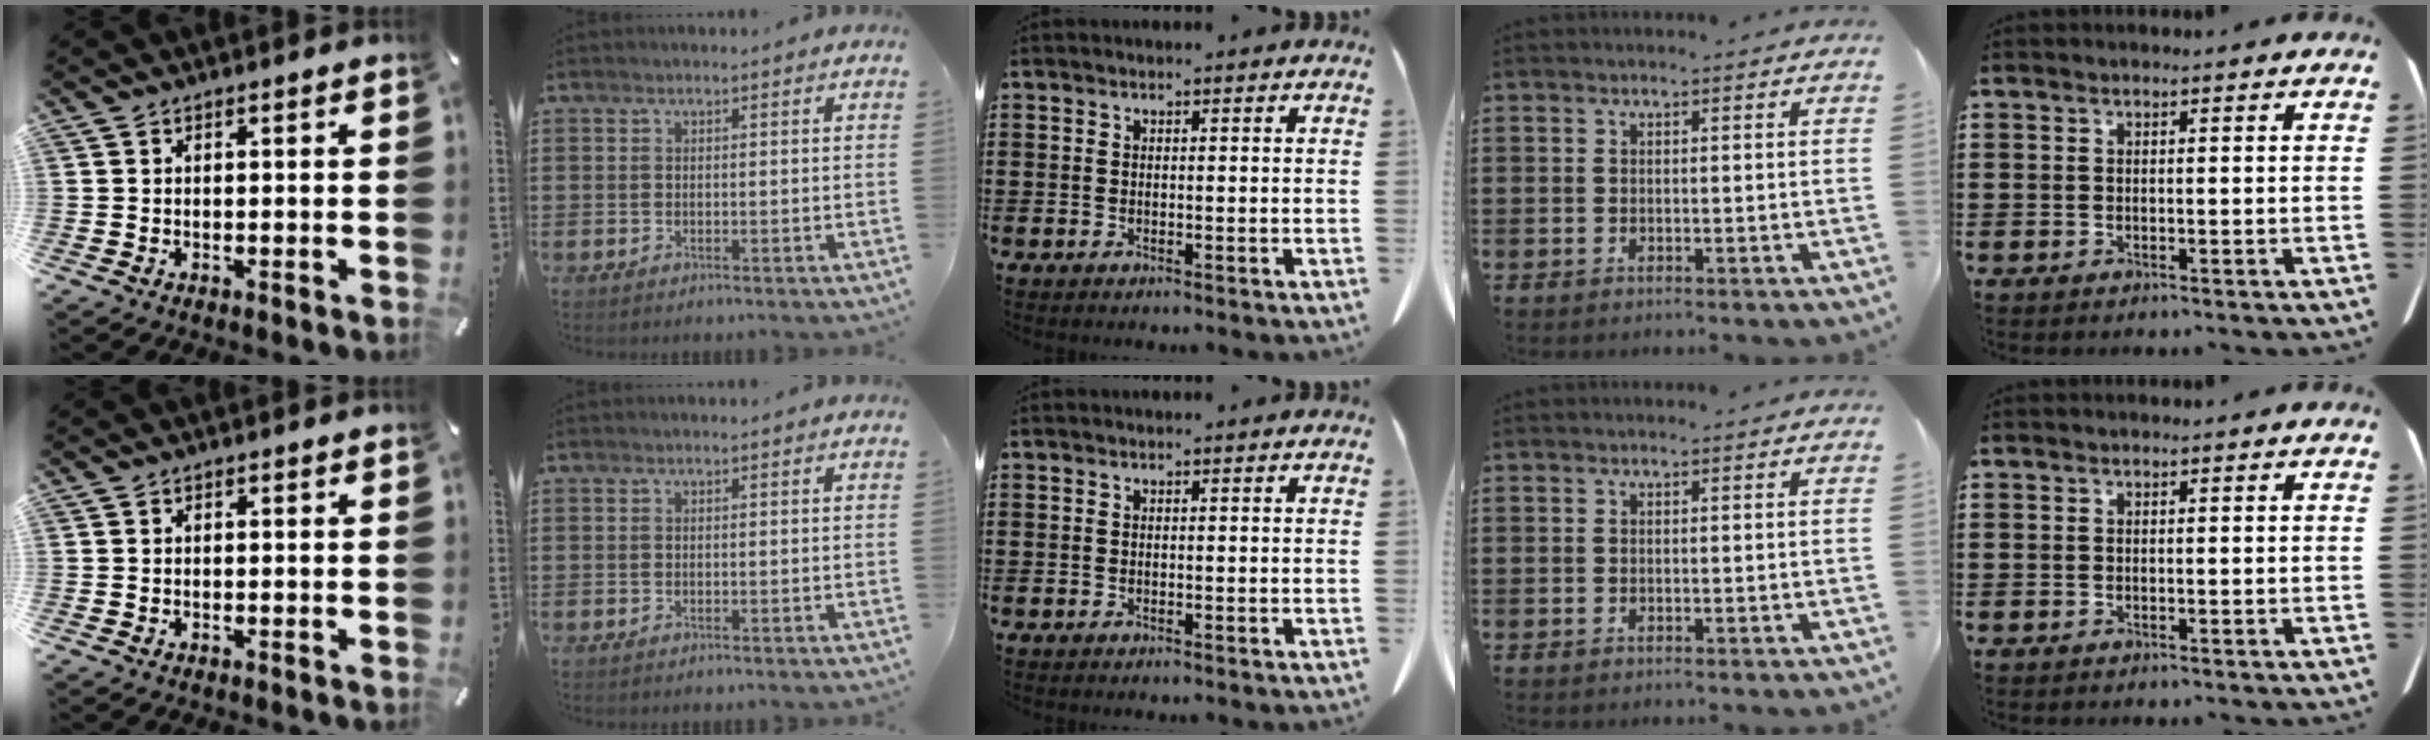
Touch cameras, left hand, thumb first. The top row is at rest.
{}